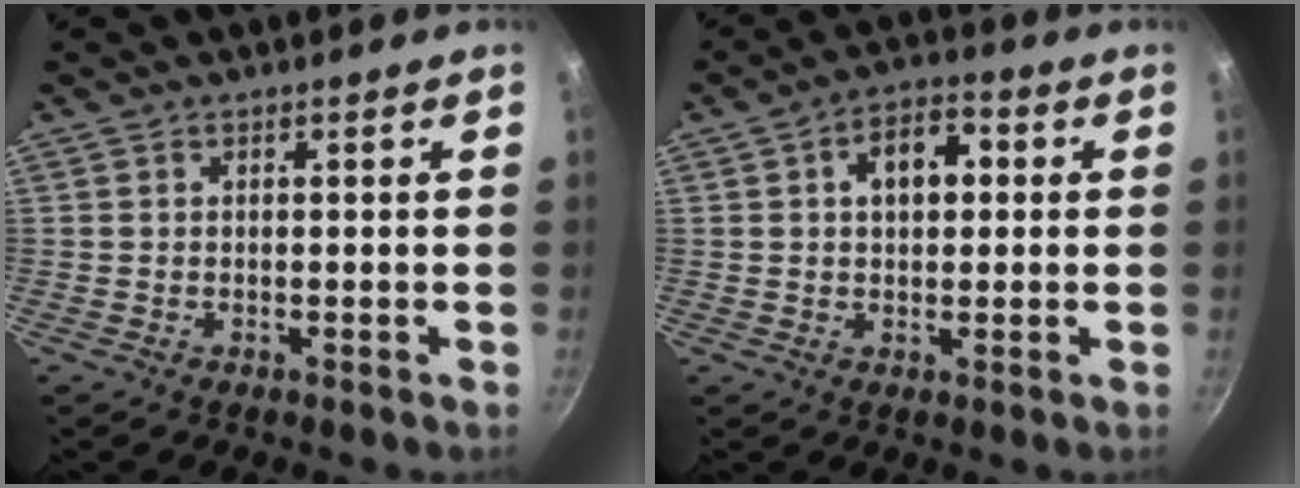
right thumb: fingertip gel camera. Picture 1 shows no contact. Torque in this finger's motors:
{"motor_torque": [-0.68, 0.87, 0.20, 0.42, 0.03]}